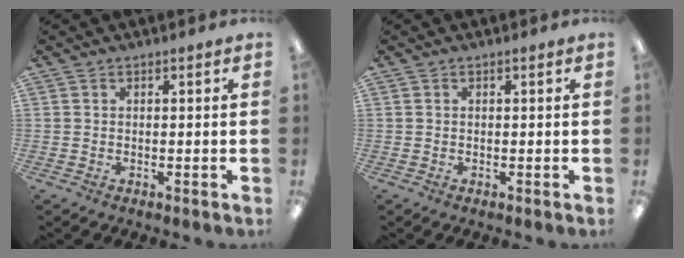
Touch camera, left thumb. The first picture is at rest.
{"total": 0.0}